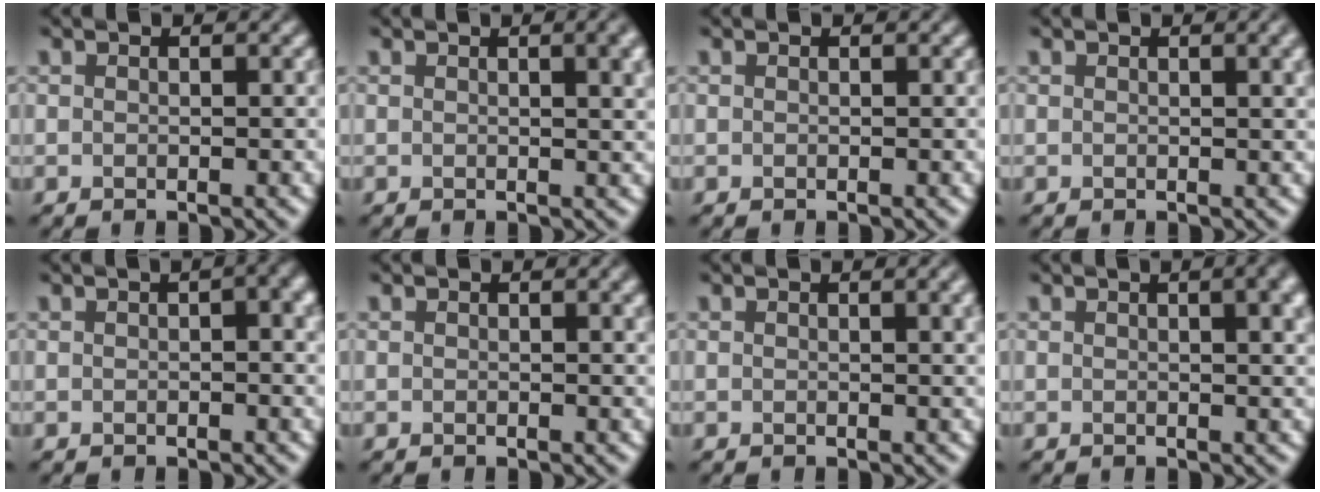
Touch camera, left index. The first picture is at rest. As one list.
[{"total": 4.6, "force": [1.5, 1.8, 3.9], "torque": [-0.028, 0.011, 0.016]}, {"total": 0.0}, {"total": 2.4, "force": [0.9, 0.8, 2.1], "torque": [-0.015, 0.006, 0.011]}, {"total": 4.0, "force": [1.0, 1.4, 3.6], "torque": [-0.037, 0.012, 0.013]}, {"total": 1.0, "force": [0.4, 0.2, 0.9], "torque": [-0.009, 0.002, 0.005]}, {"total": 2.6, "force": [0.9, 0.9, 2.3], "torque": [-0.017, 0.007, 0.011]}, {"total": 5.4, "force": [1.9, 2.3, 4.5], "torque": [-0.028, 0.018, 0.011]}]